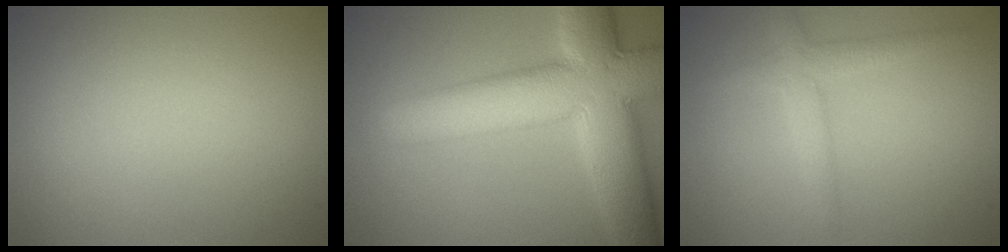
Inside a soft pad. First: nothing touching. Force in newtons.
{"total": 11.8, "press": 11.8, "slide": 0.6}
{"total": 2.5, "press": 2.5, "slide": 0.1}